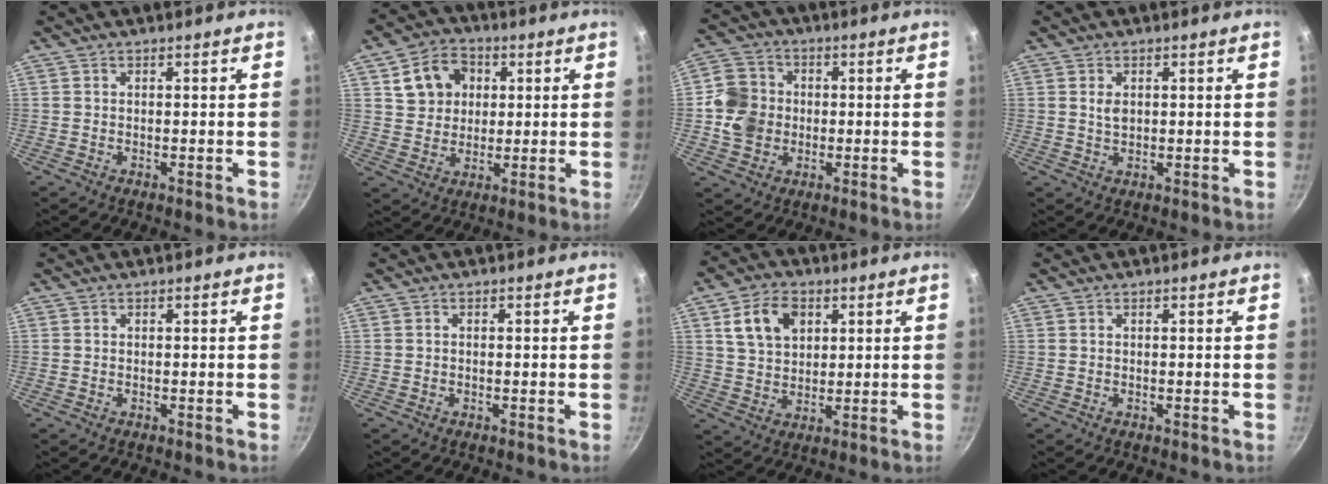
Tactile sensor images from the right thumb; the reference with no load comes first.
{"total": 10.2, "force": [3.0, 8.4, 4.9], "torque": [-0.051, 0.001, 0.051]}
{"total": 10.0, "force": [-0.7, 8.7, 4.8], "torque": [-0.075, 0.018, -0.018]}
{"total": 2.2, "force": [0.6, 1.4, 1.5], "torque": [-0.024, -0.006, 0.013]}
{"total": 0.0}
{"total": 0.0}
{"total": 9.9, "force": [3.7, 6.9, 6.0], "torque": [-0.087, -0.006, 0.069]}
{"total": 0.0}